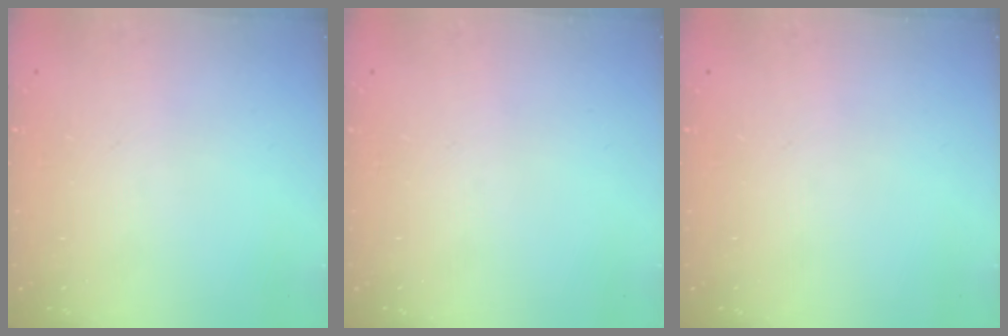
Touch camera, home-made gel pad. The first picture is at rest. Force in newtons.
{"total": 0.0}
{"total": 0.0}